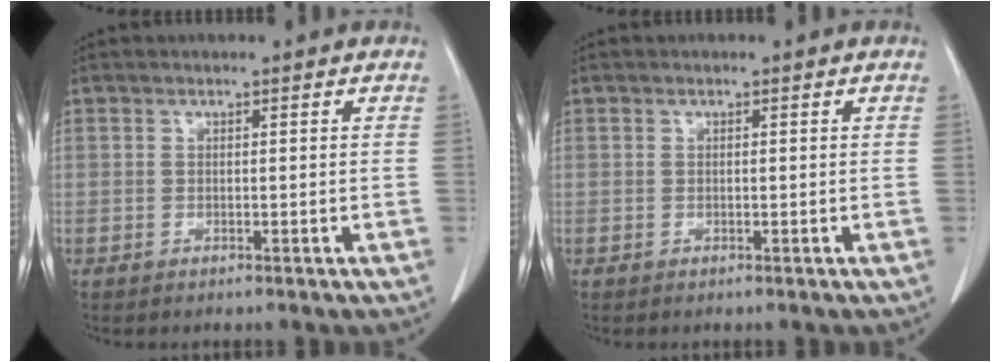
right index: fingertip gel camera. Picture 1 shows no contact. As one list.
[{"total": 0.0}]